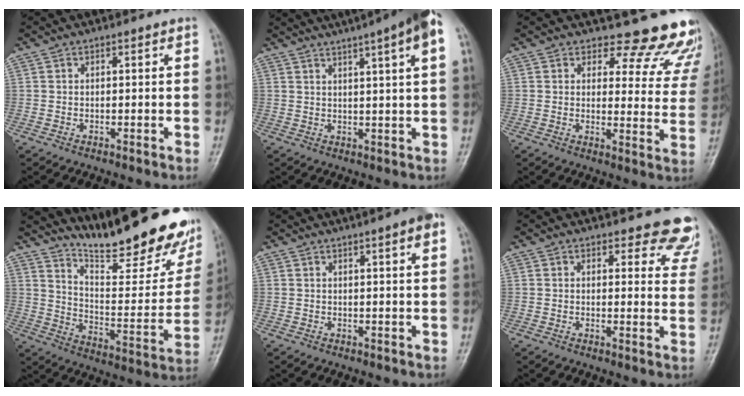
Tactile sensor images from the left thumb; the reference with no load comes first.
{"total": 13.6, "force": [8.2, 0.7, 10.9], "torque": [-0.161, 0.015, 0.099]}
{"total": 15.3, "force": [14.3, 5.3, 1.8], "torque": [0.039, -0.132, 0.135]}
{"total": 25.8, "force": [20.4, 5.6, 14.8], "torque": [-0.183, -0.126, 0.297]}
{"total": 5.7, "force": [3.4, 0.4, 4.5], "torque": [-0.058, 0.010, 0.044]}
{"total": 9.3, "force": [8.5, 3.3, 2.0], "torque": [0.030, -0.050, 0.069]}